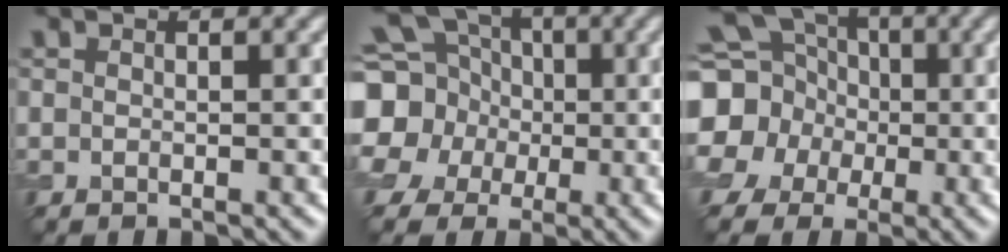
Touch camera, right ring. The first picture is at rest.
{"total": 11.4, "force": [0.6, 10.4, 4.6], "torque": [-0.159, 0.011, -0.017]}
{"total": 14.4, "force": [0.2, 13.4, 5.3], "torque": [-0.172, 0.000, -0.032]}